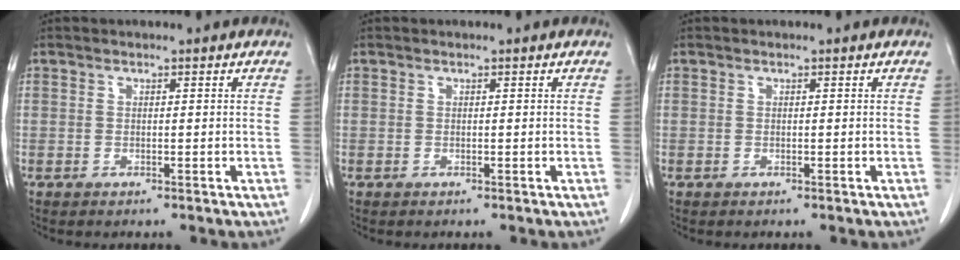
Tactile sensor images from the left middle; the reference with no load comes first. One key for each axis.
{"total": 0.0}
{"total": 0.0}